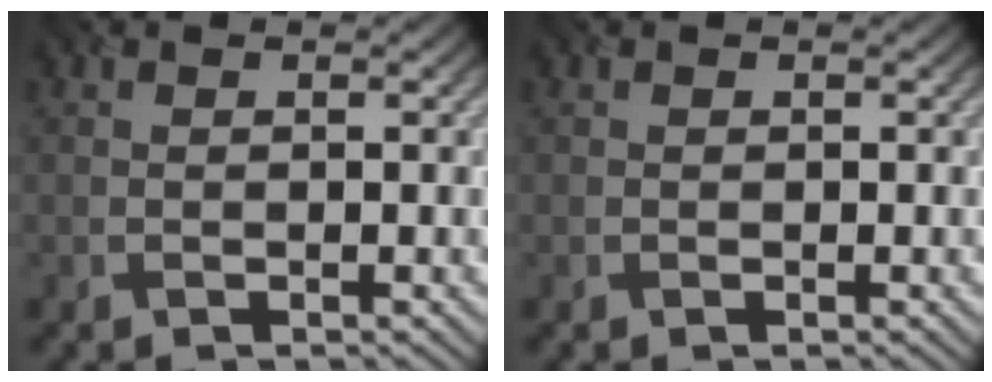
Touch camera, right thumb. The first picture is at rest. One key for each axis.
{"total": 0.0}